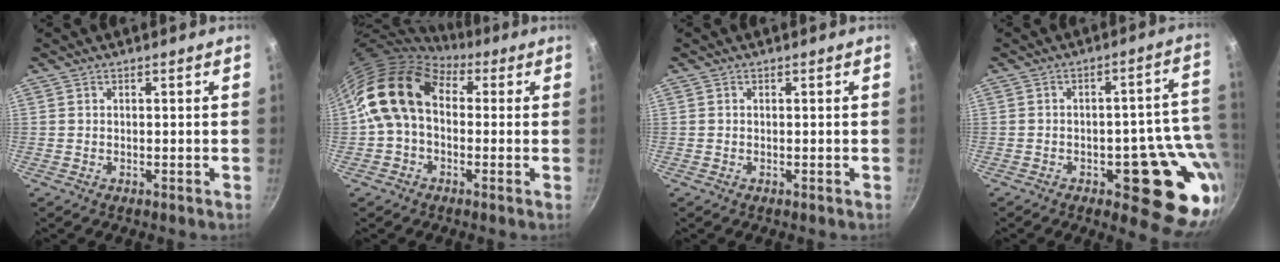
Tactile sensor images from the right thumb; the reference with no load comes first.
{"total": 12.6, "force": [1.5, 9.0, 8.7], "torque": [-0.132, 0.021, 0.008]}
{"total": 0.0}
{"total": 16.9, "force": [-4.5, 7.5, 14.4], "torque": [-0.107, 0.009, -0.055]}